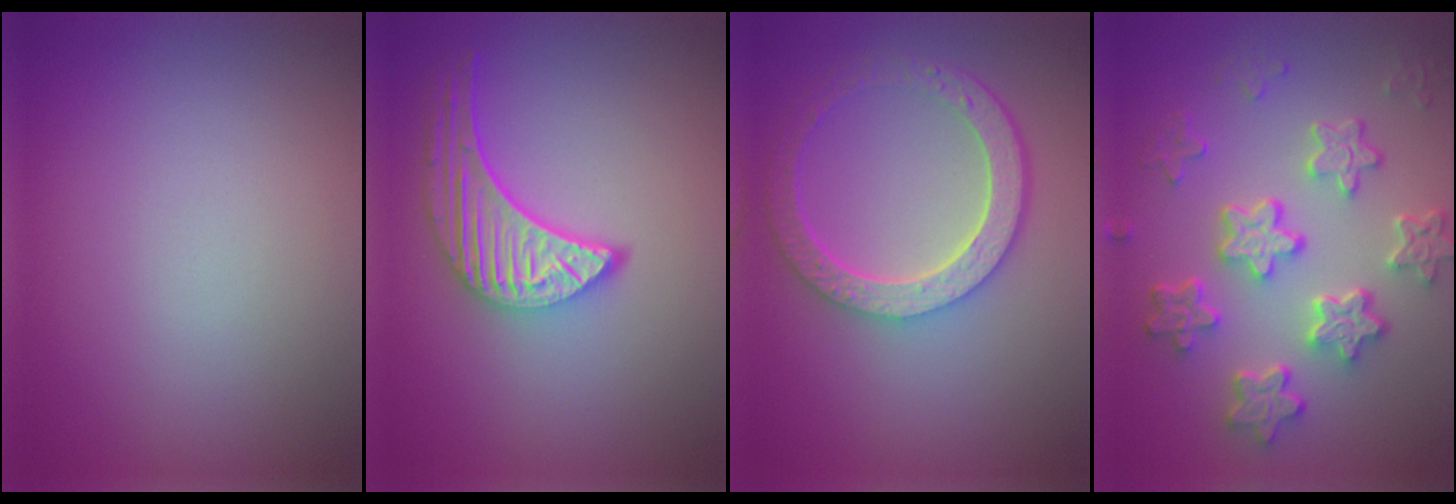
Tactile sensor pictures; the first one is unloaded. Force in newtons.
{"total": 4.9, "press": 3.9, "slide": 3.0}
{"total": 6.0, "press": 4.5, "slide": 4.0}
{"total": 6.4, "press": 4.9, "slide": 4.2}